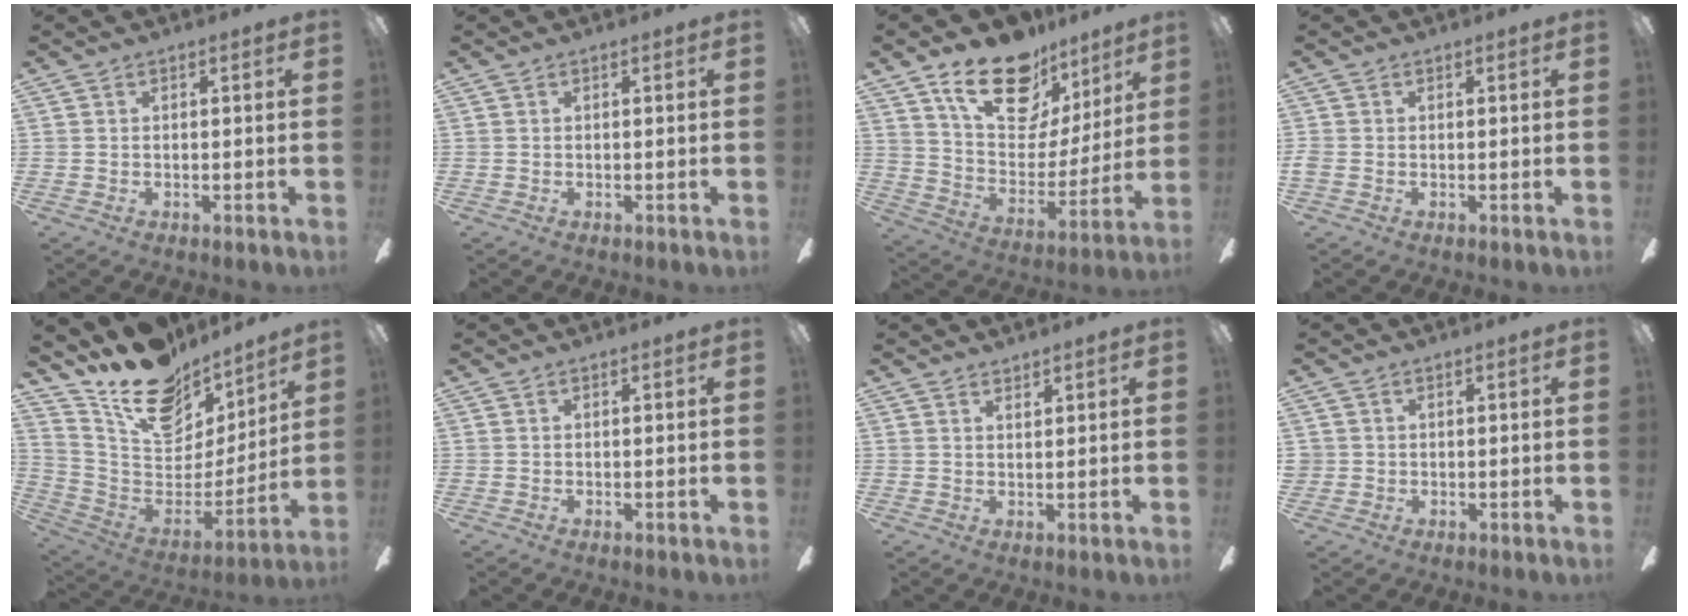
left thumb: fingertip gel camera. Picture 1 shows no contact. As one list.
[{"total": 0.0}, {"total": 20.9, "force": [13.9, 11.4, 10.7], "torque": [-0.171, -0.080, 0.247]}, {"total": 1.0, "force": [-0.2, 0.9, 0.5], "torque": [-0.008, 0.003, -0.004]}, {"total": 18.5, "force": [14.2, 9.6, 6.8], "torque": [-0.129, -0.105, 0.258]}, {"total": 0.0}, {"total": 1.7, "force": [1.7, 0.2, 0.0], "torque": [-0.002, -0.004, 0.032]}, {"total": 1.5, "force": [0.5, 1.4, 0.1], "torque": [-0.004, 0.003, 0.008]}]